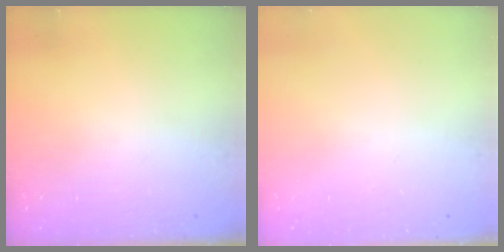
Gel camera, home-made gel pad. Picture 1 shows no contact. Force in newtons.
{"total": 0.0}